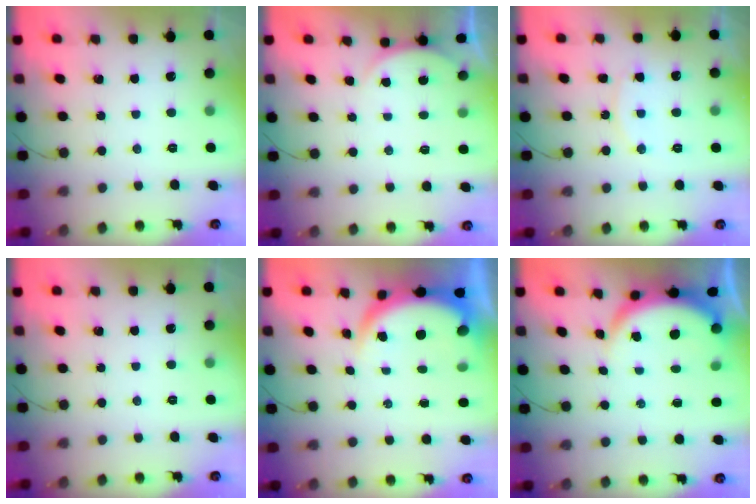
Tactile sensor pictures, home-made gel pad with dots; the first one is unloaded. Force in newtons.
{"total": 2.3, "press": 2.3, "slide": 0.5}
{"total": 8.9, "press": 8.9, "slide": 0.7}
{"total": 0.0}
{"total": 6.4, "press": 6.1, "slide": 1.6}
{"total": 5.6, "press": 5.5, "slide": 1.3}